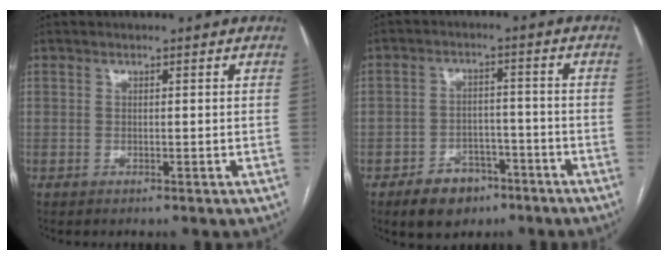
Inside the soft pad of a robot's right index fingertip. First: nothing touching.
{"total": 6.9, "force": [-4.3, 4.5, 2.8], "torque": [-0.045, 0.010, -0.061]}